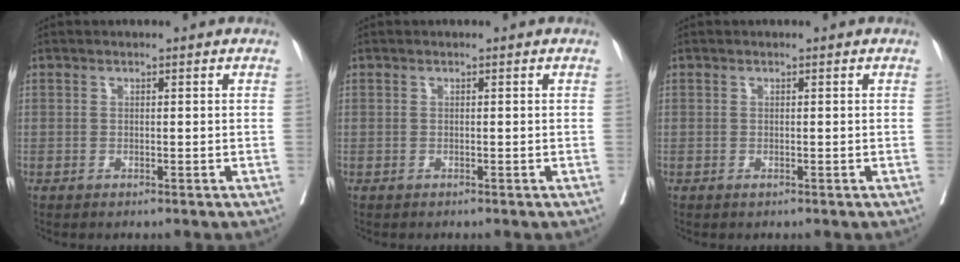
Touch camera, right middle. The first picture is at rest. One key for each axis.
{"total": 0.0}
{"total": 0.0}